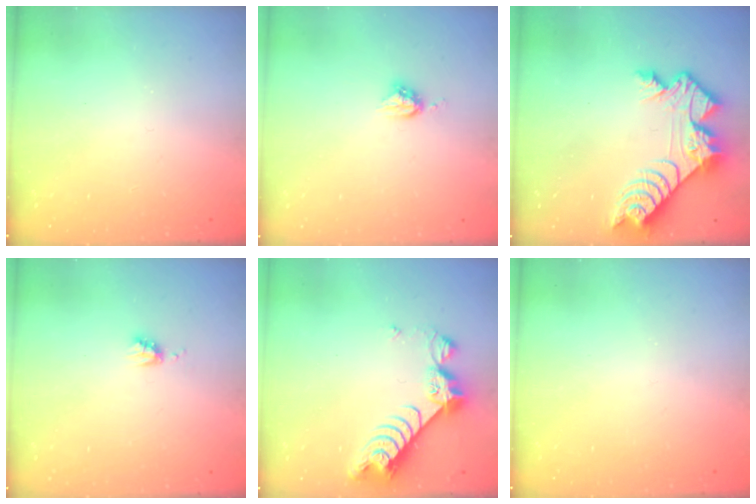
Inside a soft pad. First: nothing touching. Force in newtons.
{"total": 5.1, "press": 5.1, "slide": 0.0}
{"total": 11.8, "press": 11.7, "slide": 0.8}
{"total": 3.7, "press": 3.7, "slide": 0.4}
{"total": 9.0, "press": 8.9, "slide": 0.9}
{"total": 0.0}